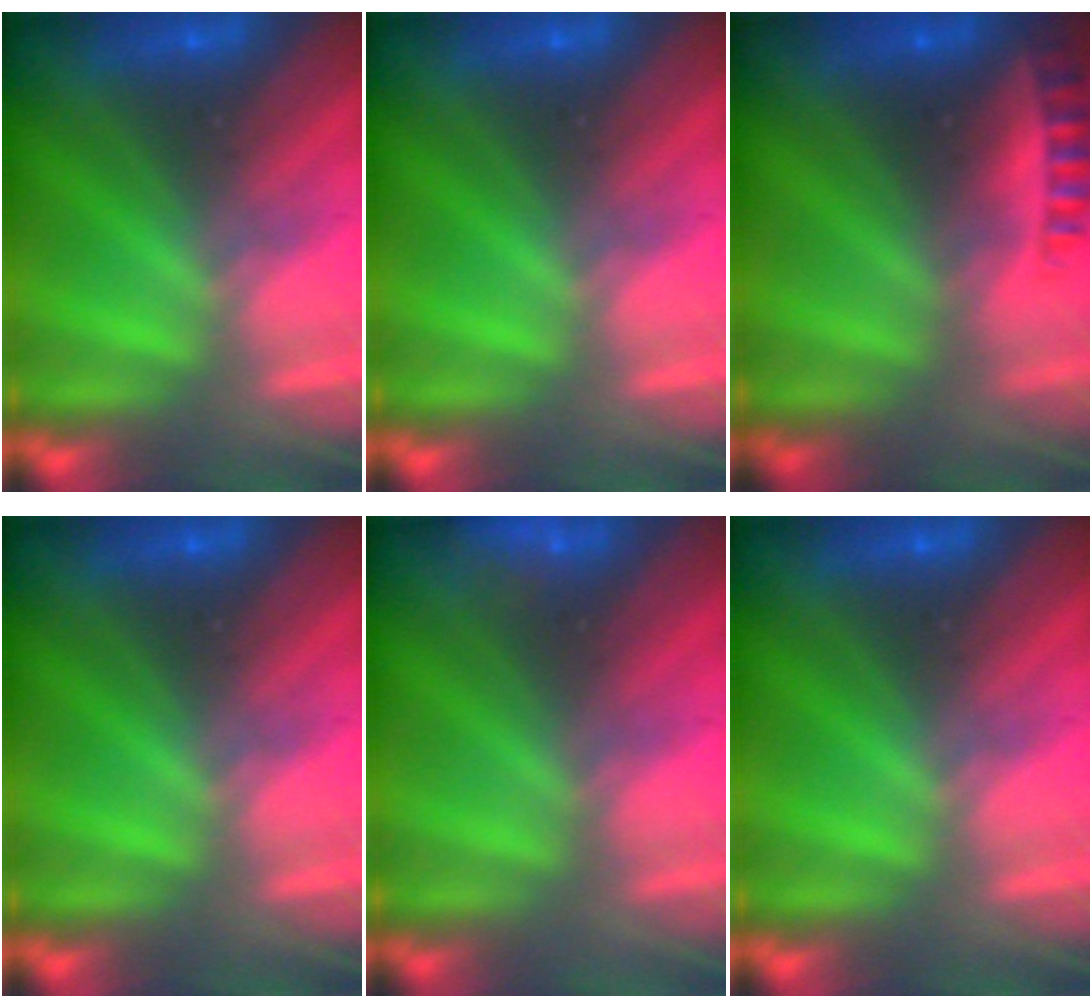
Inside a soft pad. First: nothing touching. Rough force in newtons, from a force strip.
{"total": 0.0}
{"total": 2.5}
{"total": 0.0}
{"total": 2.9}
{"total": 0.0}